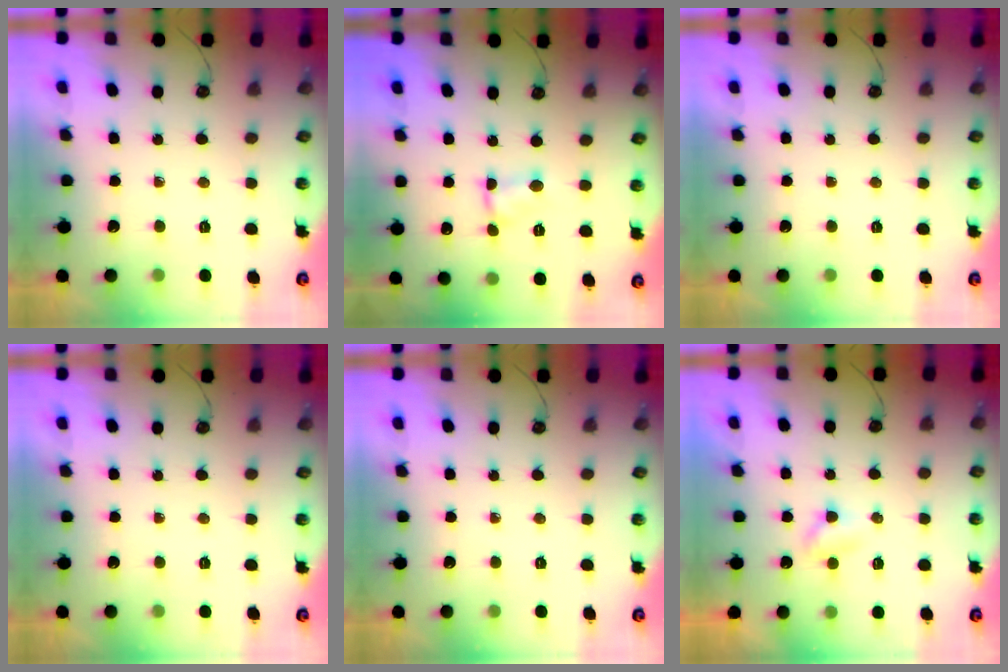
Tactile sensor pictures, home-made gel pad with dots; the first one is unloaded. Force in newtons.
{"total": 2.6, "press": 2.6, "slide": 0.3}
{"total": 0.0}
{"total": 0.0}
{"total": 0.0}
{"total": 2.7, "press": 2.6, "slide": 0.4}